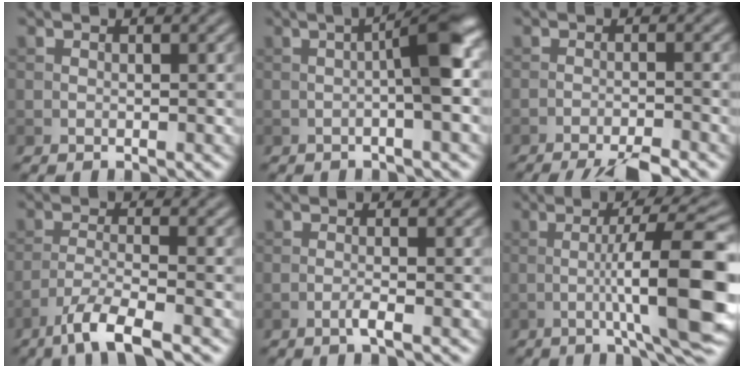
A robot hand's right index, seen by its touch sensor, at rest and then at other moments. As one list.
[{"total": 5.0, "force": [-0.1, 0.6, 5.0], "torque": [-0.075, 0.015, -0.008]}, {"total": 5.8, "force": [-4.7, 0.8, 3.2], "torque": [-0.051, -0.013, -0.079]}, {"total": 5.1, "force": [-3.5, 0.9, 3.6], "torque": [-0.067, -0.002, -0.072]}, {"total": 1.6, "force": [-0.7, 0.2, 1.4], "torque": [-0.023, 0.004, -0.018]}, {"total": 11.1, "force": [-1.4, 1.8, 10.8], "torque": [-0.145, 0.010, -0.025]}]